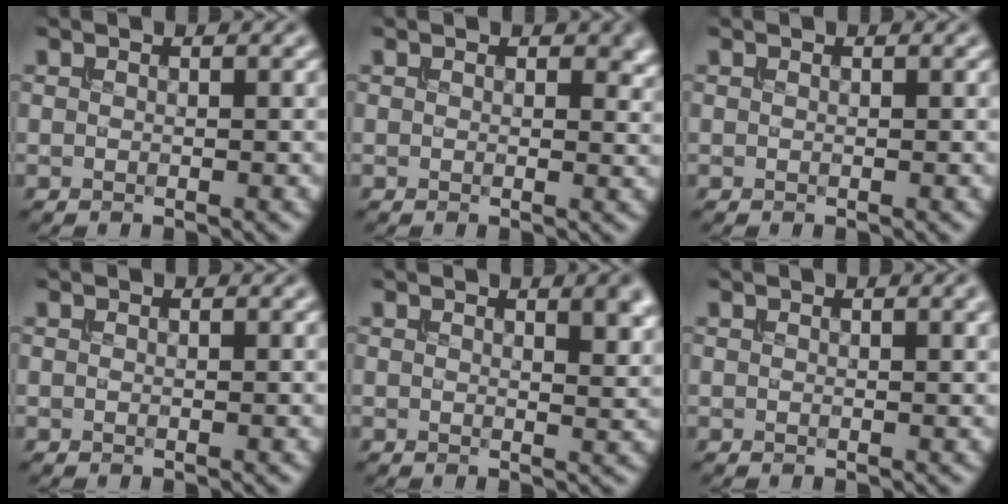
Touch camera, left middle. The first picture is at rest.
{"total": 2.0, "force": [0.8, 1.3, 1.3], "torque": [-0.016, -0.004, 0.011]}
{"total": 0.0}
{"total": 0.0}
{"total": 3.3, "force": [1.7, 1.2, 2.6], "torque": [-0.028, 0.000, 0.025]}
{"total": 1.5, "force": [0.8, 0.3, 1.2], "torque": [-0.015, 0.001, 0.013]}